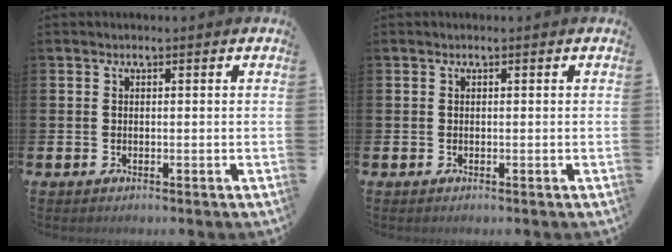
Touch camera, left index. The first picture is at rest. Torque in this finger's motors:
{"motor_torque": [0.00, 0.00, 0.01, 0.00]}